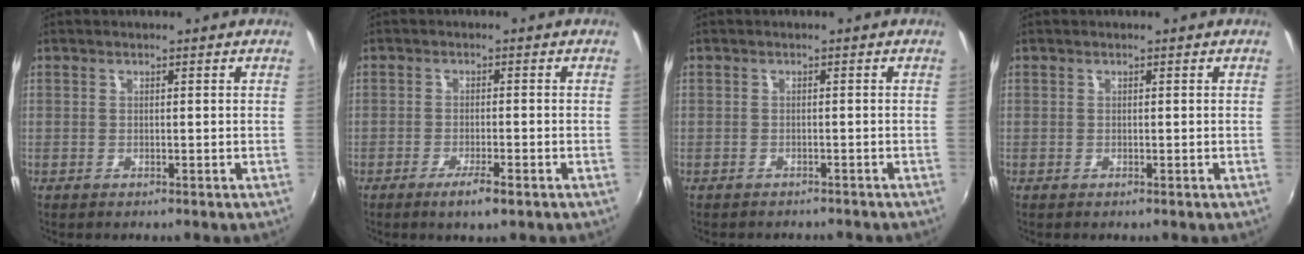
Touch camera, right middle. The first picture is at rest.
{"total": 3.8, "force": [-2.3, 0.4, 3.0], "torque": [-0.066, -0.008, -0.041]}
{"total": 2.2, "force": [-1.9, 1.1, 0.4], "torque": [-0.010, 0.002, -0.025]}
{"total": 0.0}